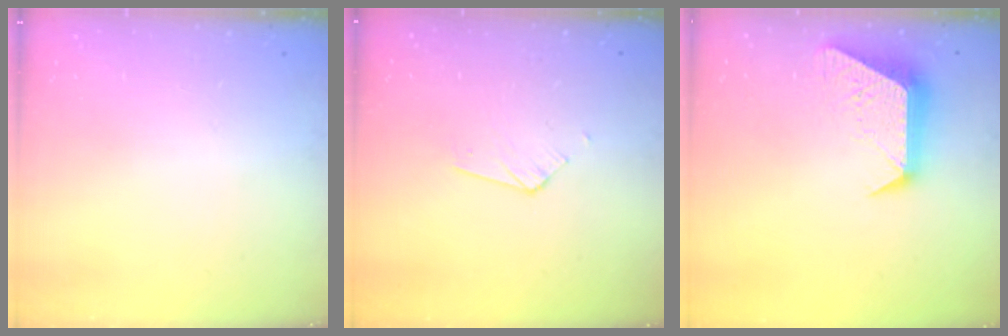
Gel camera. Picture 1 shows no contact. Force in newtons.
{"total": 3.6, "press": 3.6, "slide": 0.3}
{"total": 11.3, "press": 11.3, "slide": 1.0}